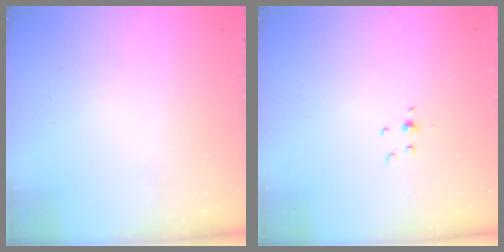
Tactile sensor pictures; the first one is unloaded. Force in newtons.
{"total": 2.9, "press": 2.8, "slide": 0.7}